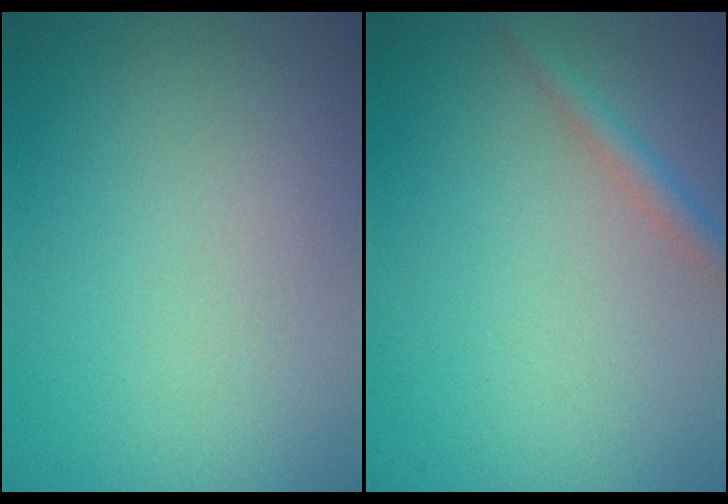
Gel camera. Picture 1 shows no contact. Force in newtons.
{"total": 1.6, "press": 1.6, "slide": 0.1}